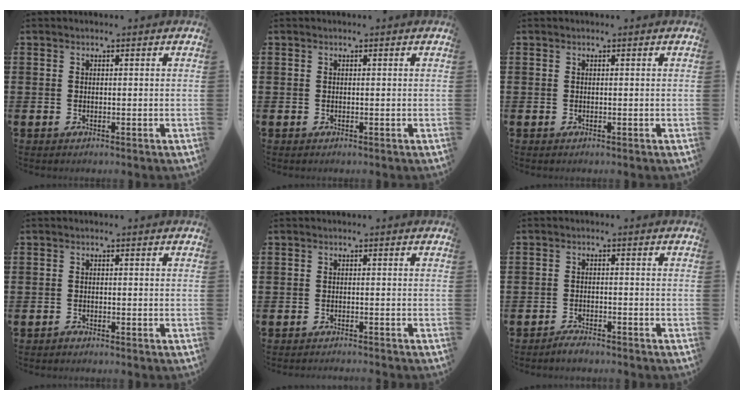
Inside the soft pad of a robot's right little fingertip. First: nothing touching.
{"total": 0.0}
{"total": 0.0}
{"total": 0.6, "force": [-0.6, 0.2, 0.0], "torque": [-0.002, -0.001, -0.012]}
{"total": 0.8, "force": [-0.7, -0.2, 0.0], "torque": [0.001, 0.000, -0.015]}
{"total": 1.5, "force": [-1.5, 0.2, 0.2], "torque": [-0.008, 0.001, -0.030]}